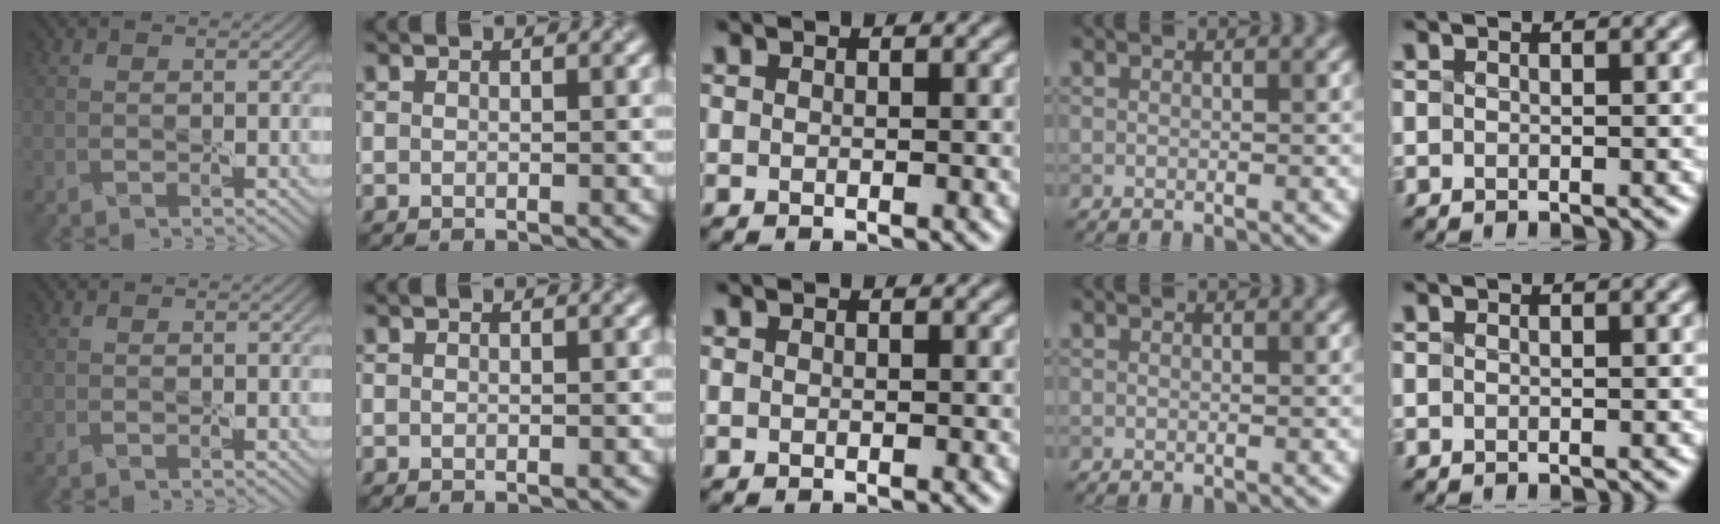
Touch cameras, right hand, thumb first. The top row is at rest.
{}